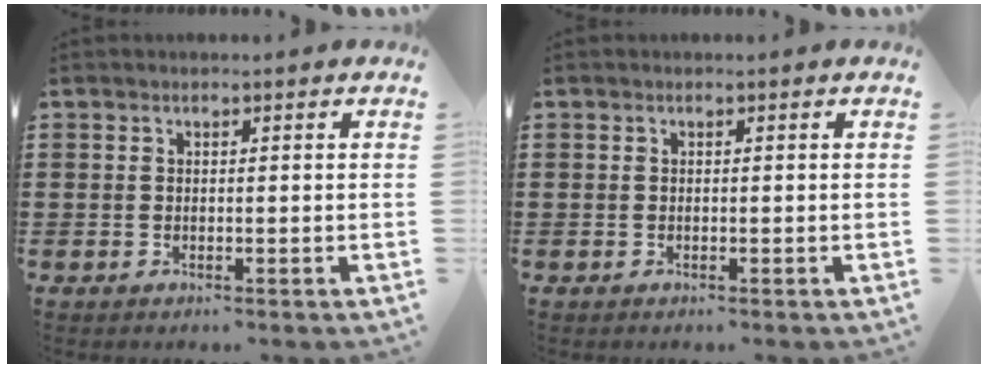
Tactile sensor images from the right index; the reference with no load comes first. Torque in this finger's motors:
{"motor_torque": [0.00, 0.15, 0.00, 0.01]}